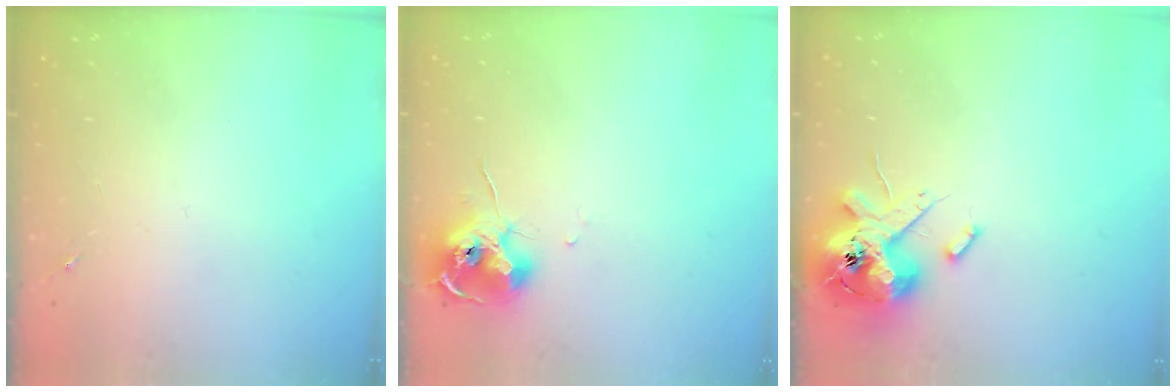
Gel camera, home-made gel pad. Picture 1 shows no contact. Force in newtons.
{"total": 10.3, "press": 10.3, "slide": 0.9}
{"total": 14.9, "press": 14.7, "slide": 2.3}